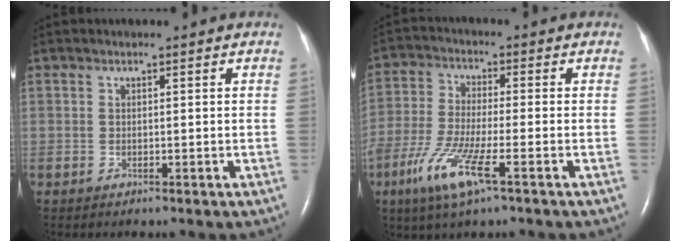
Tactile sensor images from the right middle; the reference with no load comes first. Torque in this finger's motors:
{"motor_torque": [1.39, -0.75, 0.70, 0.21]}